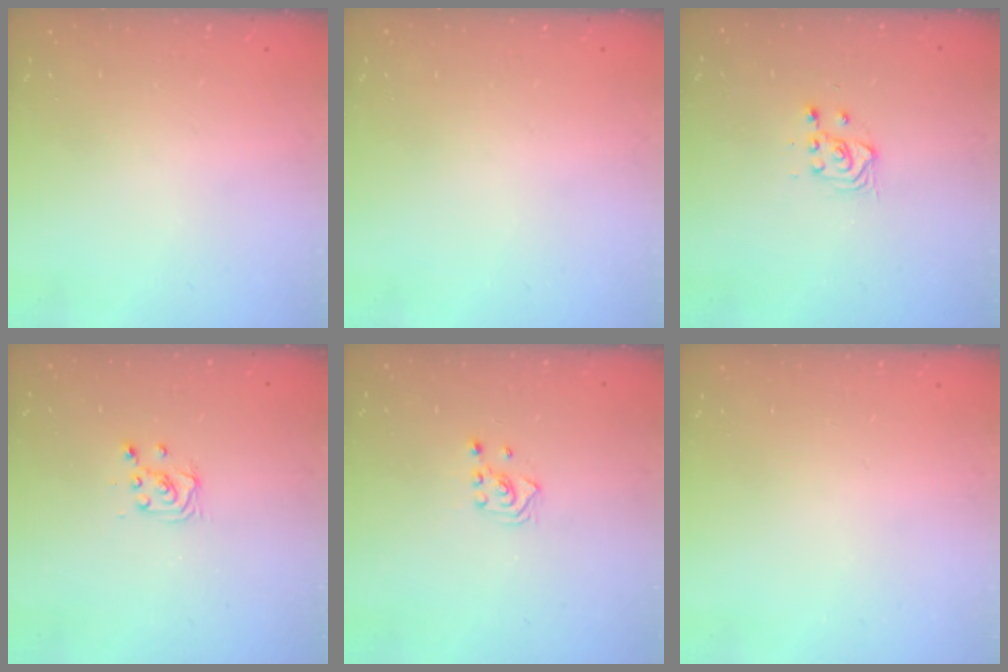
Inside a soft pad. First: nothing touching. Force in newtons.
{"total": 0.0}
{"total": 3.6, "press": 3.3, "slide": 1.4}
{"total": 3.8, "press": 3.8, "slide": 0.3}
{"total": 2.6, "press": 2.4, "slide": 0.9}
{"total": 0.0}